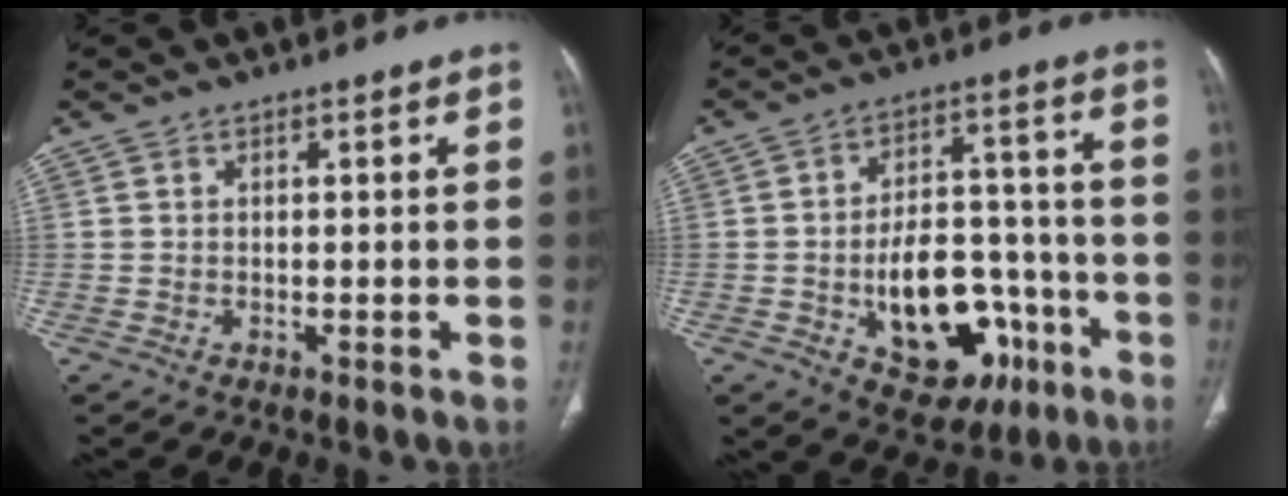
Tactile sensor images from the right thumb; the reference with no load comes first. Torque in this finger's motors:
{"motor_torque": [3.69, 1.31, 1.41, -0.50, 0.43]}